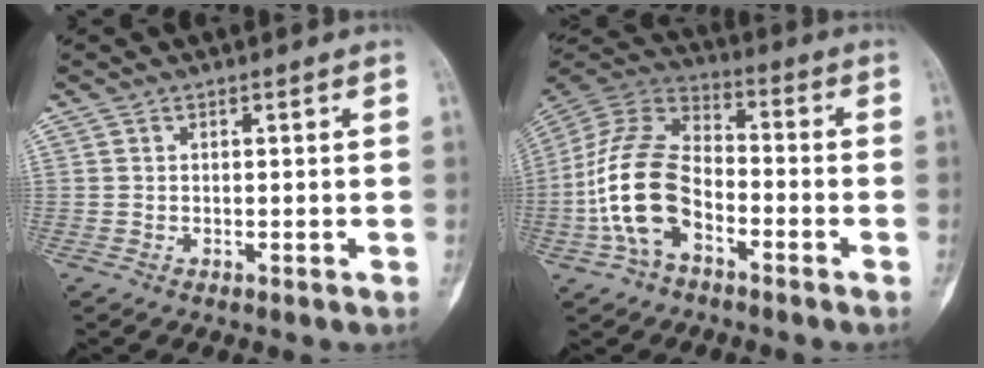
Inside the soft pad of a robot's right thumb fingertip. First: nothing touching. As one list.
[{"total": 16.4, "force": [-5.0, 9.7, 12.2], "torque": [-0.243, 0.040, -0.101]}]